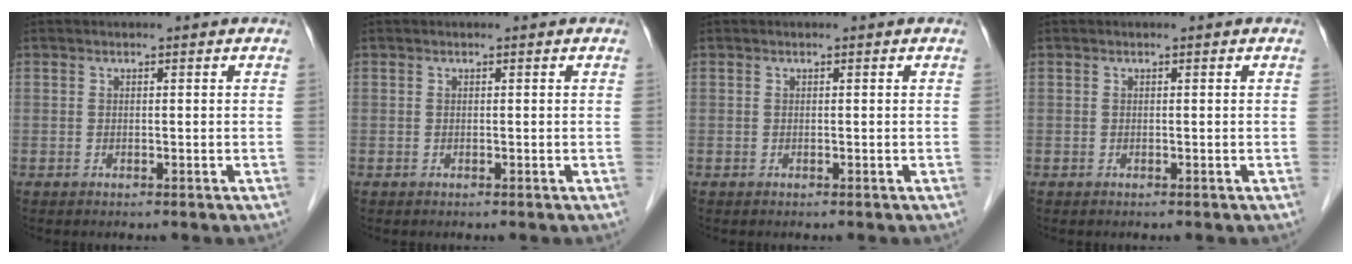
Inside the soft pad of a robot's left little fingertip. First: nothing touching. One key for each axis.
{"total": 0.0}
{"total": 0.0}
{"total": 0.0}